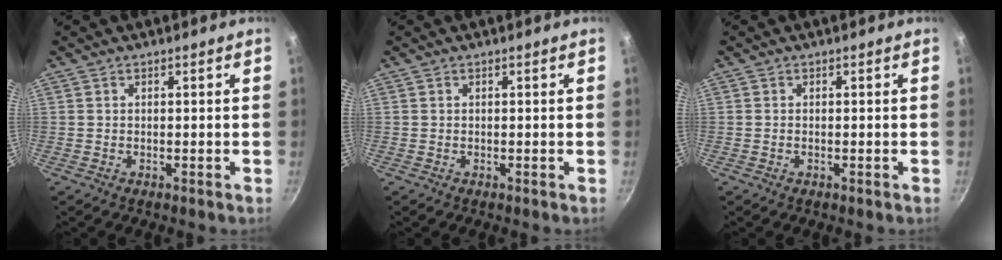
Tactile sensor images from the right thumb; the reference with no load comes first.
{"total": 0.0}
{"total": 0.0}